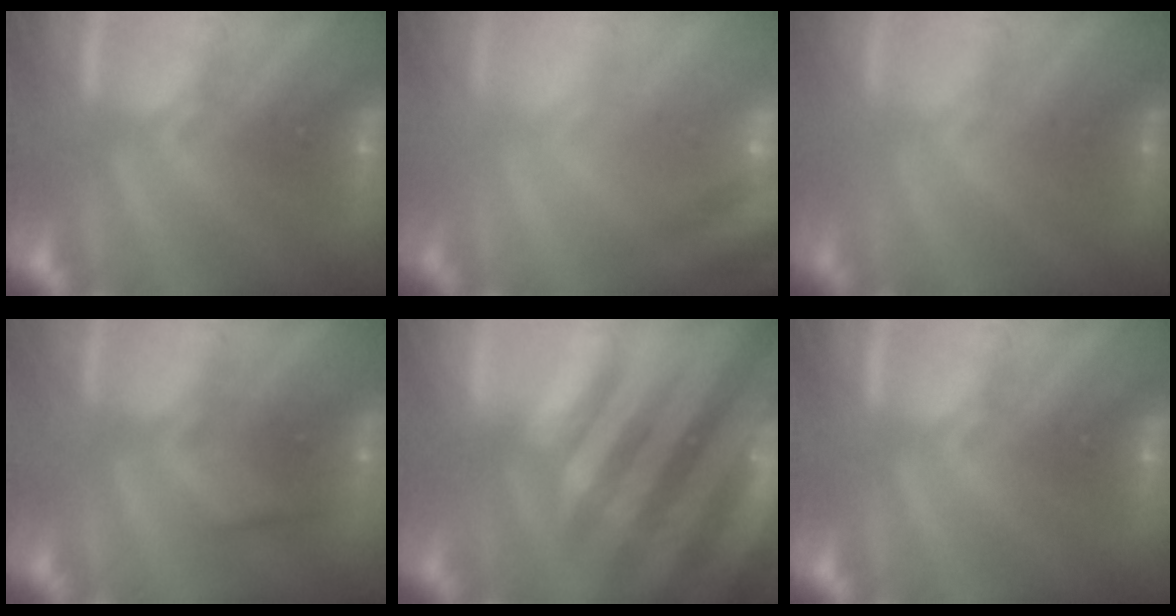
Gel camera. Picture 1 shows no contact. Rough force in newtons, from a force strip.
{"total": 7.5}
{"total": 1.5}
{"total": 2.4}
{"total": 13.7}
{"total": 0.0}